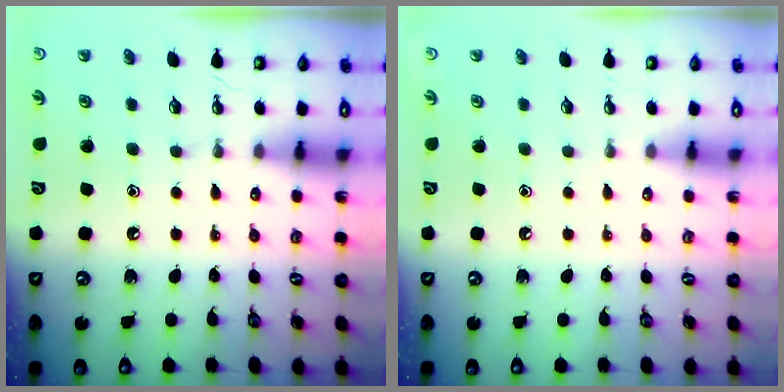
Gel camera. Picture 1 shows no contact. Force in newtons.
{"total": 0.0}